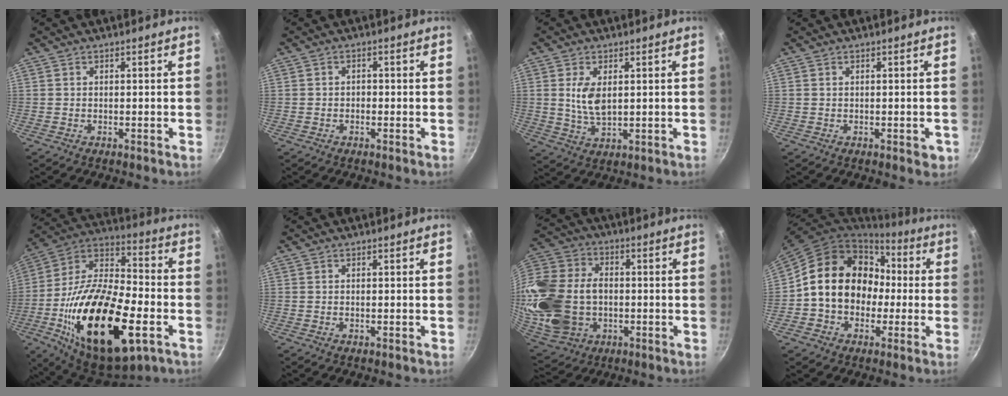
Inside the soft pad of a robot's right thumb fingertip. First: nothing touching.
{"total": 1.2, "force": [-0.5, 1.0, 0.5], "torque": [-0.006, 0.005, -0.010]}
{"total": 6.1, "force": [1.2, 3.2, 5.0], "torque": [-0.095, -0.014, 0.026]}
{"total": 2.1, "force": [-0.5, 1.0, 1.8], "torque": [-0.016, -0.003, -0.006]}
{"total": 32.7, "force": [-10.0, 15.4, 27.0], "torque": [-0.470, 0.024, -0.172]}
{"total": 0.0}
{"total": 23.9, "force": [-2.1, 17.8, 15.7], "torque": [-0.331, 0.025, -0.027]}
{"total": 17.7, "force": [0.1, 14.6, 9.9], "torque": [-0.132, 0.054, -0.001]}